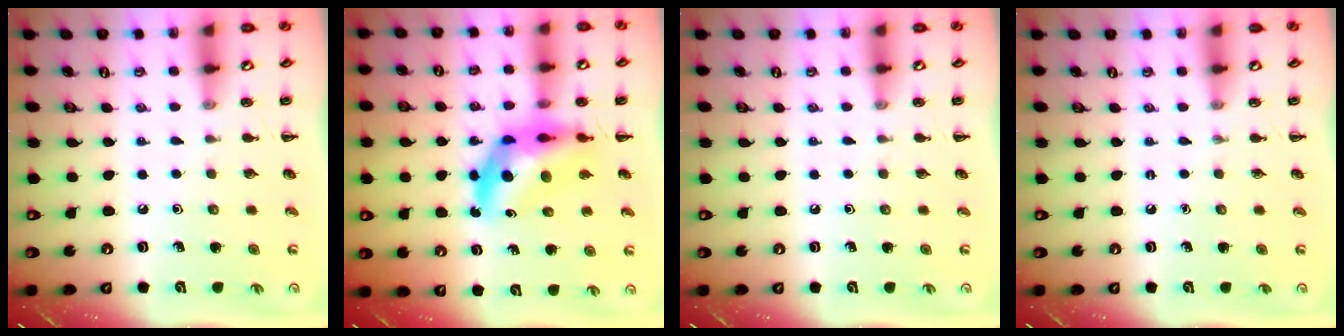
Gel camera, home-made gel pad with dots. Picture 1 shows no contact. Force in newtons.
{"total": 9.9, "press": 9.2, "slide": 3.6}
{"total": 0.0}
{"total": 0.0}